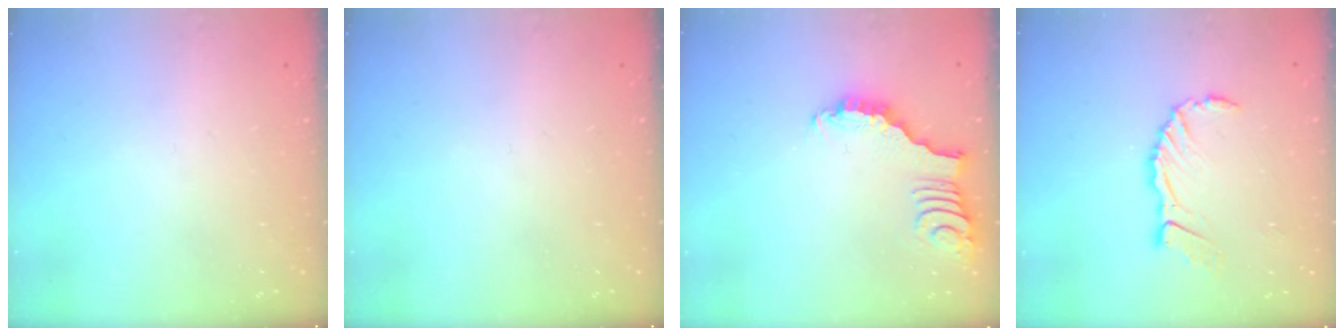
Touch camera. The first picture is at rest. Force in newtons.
{"total": 0.0}
{"total": 3.1, "press": 3.0, "slide": 0.7}
{"total": 8.0, "press": 7.9, "slide": 0.8}